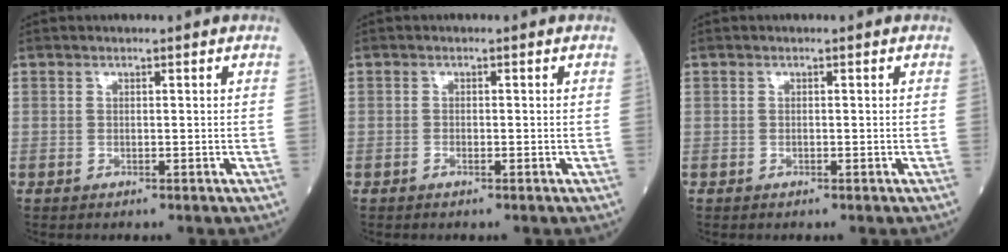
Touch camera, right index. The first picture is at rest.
{"total": 0.6, "force": [-0.3, 0.2, 0.4], "torque": [-0.009, 0.001, -0.005]}
{"total": 0.0}